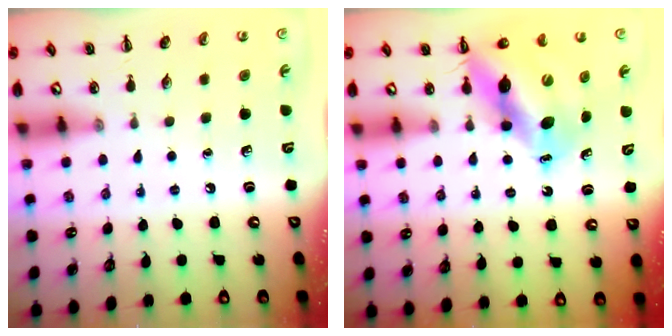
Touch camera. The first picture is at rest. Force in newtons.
{"total": 11.2, "press": 10.8, "slide": 3.2}